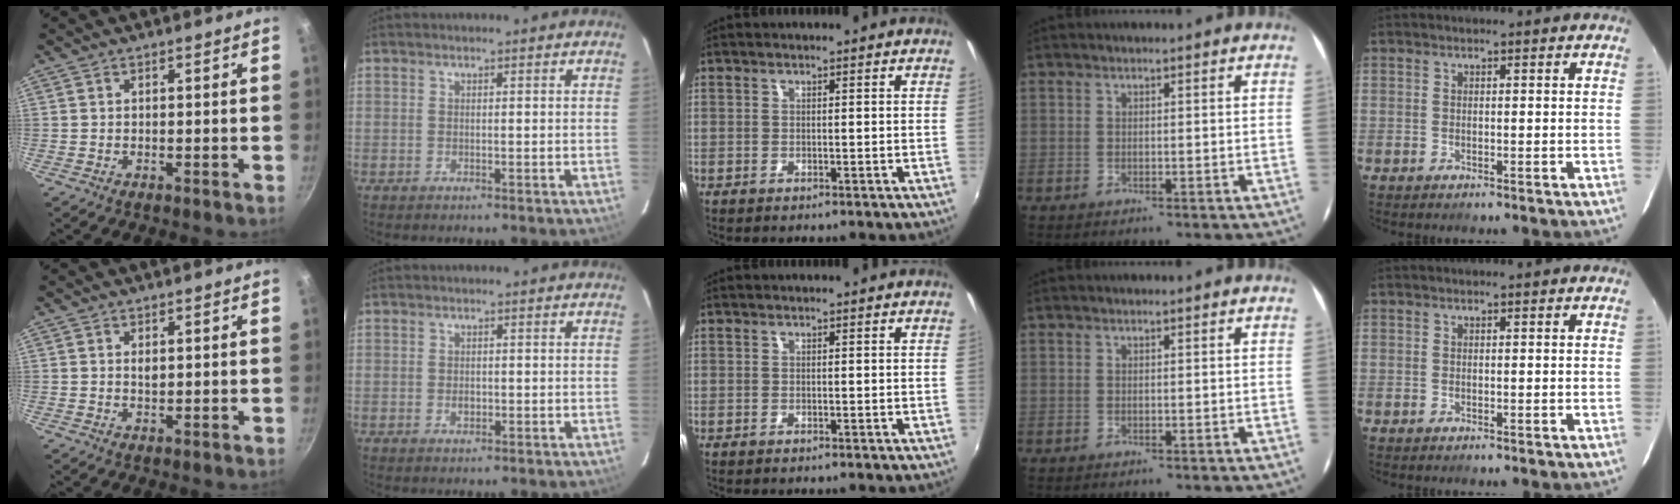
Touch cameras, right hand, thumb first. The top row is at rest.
{"thumb": {"total": 1.2, "force": [0.4, 0.7, 1.0], "torque": [-0.016, 0.000, 0.007]}, "index": {"total": 1.4, "force": [-0.3, 1.1, 0.9], "torque": [-0.015, 0.002, -0.005]}}